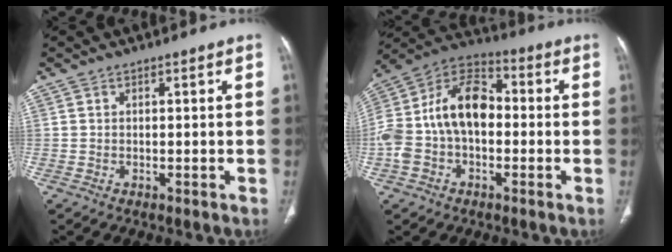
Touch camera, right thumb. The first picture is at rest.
{"total": 17.2, "force": [-1.0, 11.2, 13.1], "torque": [-0.240, 0.048, -0.028]}